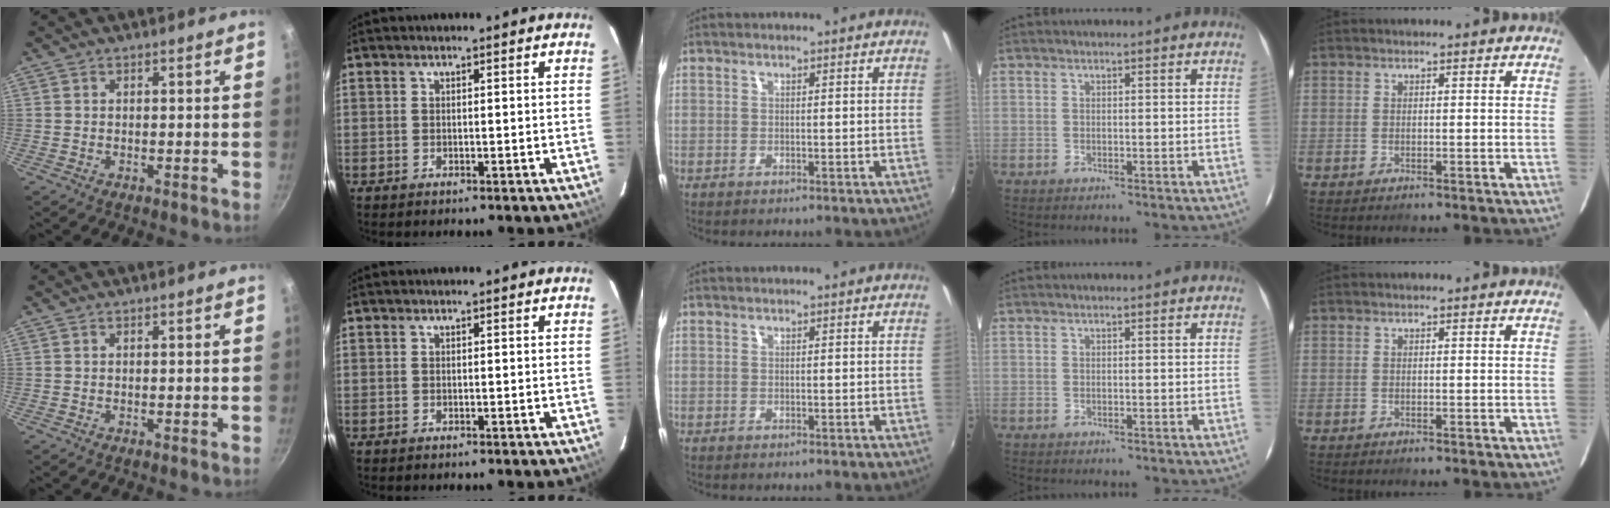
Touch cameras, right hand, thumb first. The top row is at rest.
{}